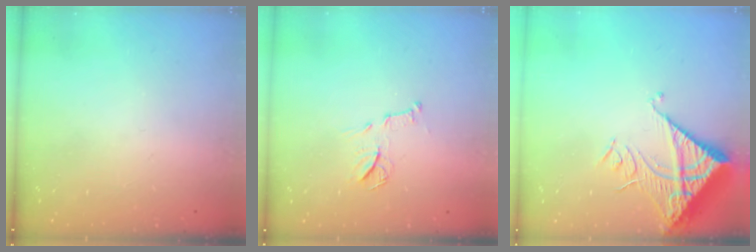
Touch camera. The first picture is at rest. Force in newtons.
{"total": 9.0, "press": 9.0, "slide": 0.2}
{"total": 13.1, "press": 13.0, "slide": 1.7}